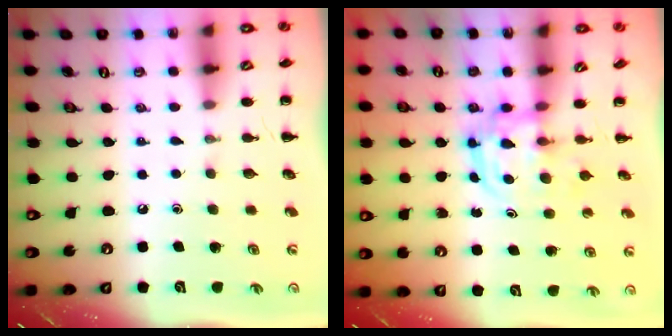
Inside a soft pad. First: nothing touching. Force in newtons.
{"total": 3.1, "press": 3.1, "slide": 0.4}